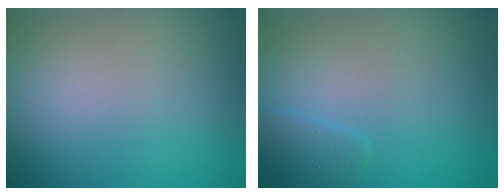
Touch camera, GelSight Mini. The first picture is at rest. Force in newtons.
{"total": 1.3, "press": 1.3, "slide": 0.2}